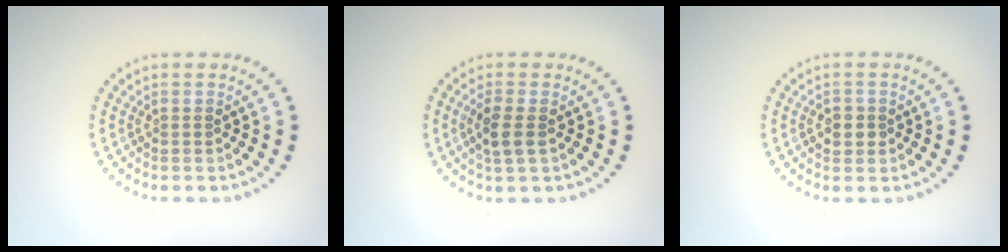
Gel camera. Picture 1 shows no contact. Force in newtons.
{"total": 2.3, "press": 2.1, "slide": 0.9}
{"total": 1.7, "press": 1.7, "slide": 0.1}